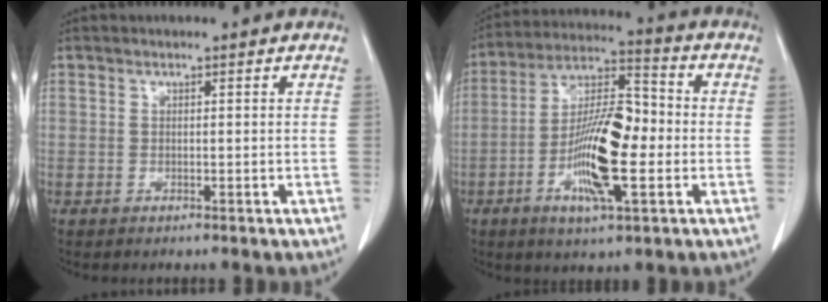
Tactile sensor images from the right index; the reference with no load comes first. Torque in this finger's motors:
{"motor_torque": [2.14, 0.00, 0.45, 0.17]}